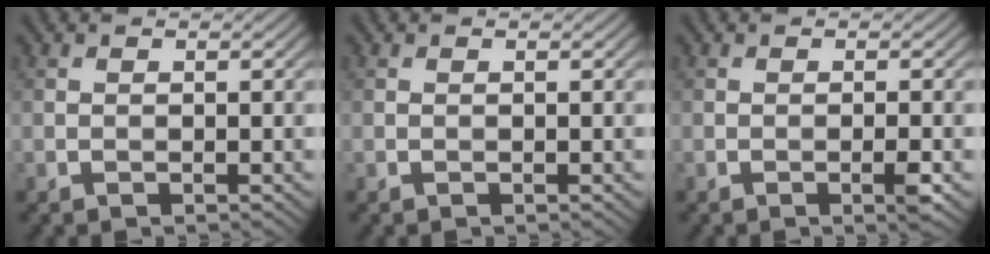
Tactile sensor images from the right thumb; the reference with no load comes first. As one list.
[{"total": 0.0}, {"total": 1.6, "force": [-0.6, 0.0, 1.5], "torque": [-0.025, 0.002, -0.012]}]